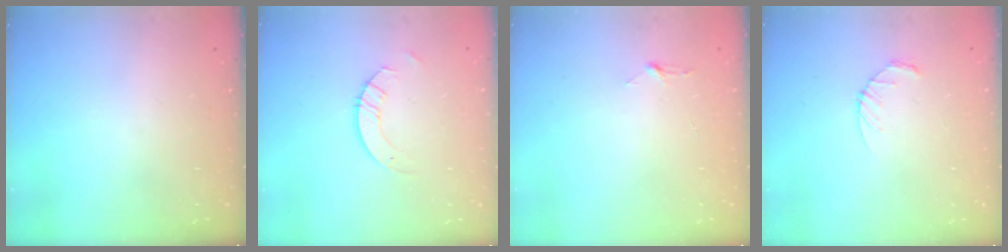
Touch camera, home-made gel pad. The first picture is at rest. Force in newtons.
{"total": 3.6, "press": 3.6, "slide": 0.4}
{"total": 2.9, "press": 2.9, "slide": 0.3}
{"total": 3.4, "press": 3.4, "slide": 0.5}